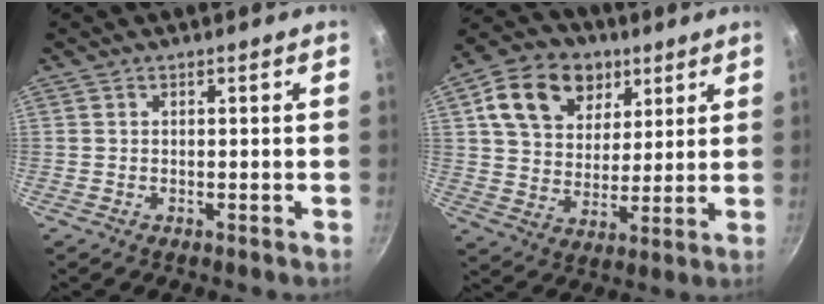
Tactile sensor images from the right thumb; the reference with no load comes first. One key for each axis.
{"total": 16.3, "fx": 7.0, "fy": 12.1, "fz": 8.5, "tx": -0.122, "ty": -0.011, "tz": 0.114}